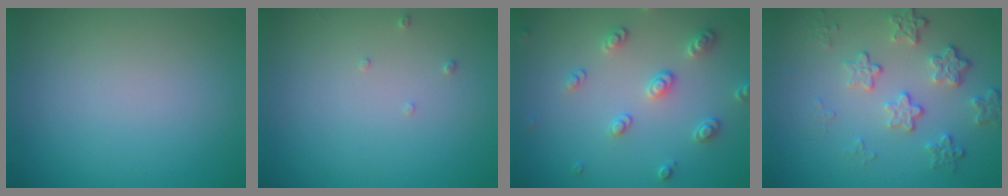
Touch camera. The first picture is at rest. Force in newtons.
{"total": 0.7, "press": 0.7, "slide": 0.2}
{"total": 2.6, "press": 2.6, "slide": 0.2}
{"total": 4.1, "press": 3.1, "slide": 2.6}